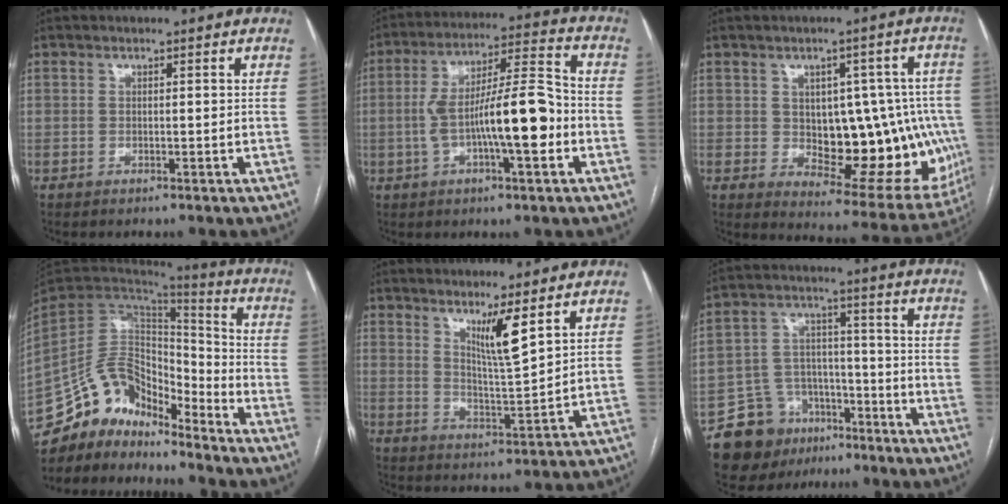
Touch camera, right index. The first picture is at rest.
{"total": 14.4, "force": [-3.0, 2.3, 13.9], "torque": [-0.242, 0.019, -0.048]}
{"total": 17.9, "force": [-1.0, 9.2, 15.3], "torque": [-0.171, 0.017, 0.014]}
{"total": 13.4, "force": [-11.7, 5.3, 3.7], "torque": [-0.067, 0.067, -0.217]}
{"total": 6.2, "force": [3.8, -0.2, 4.9], "torque": [-0.085, -0.022, 0.069]}
{"total": 11.4, "force": [-7.6, 8.0, 2.9], "torque": [-0.054, 0.047, -0.119]}